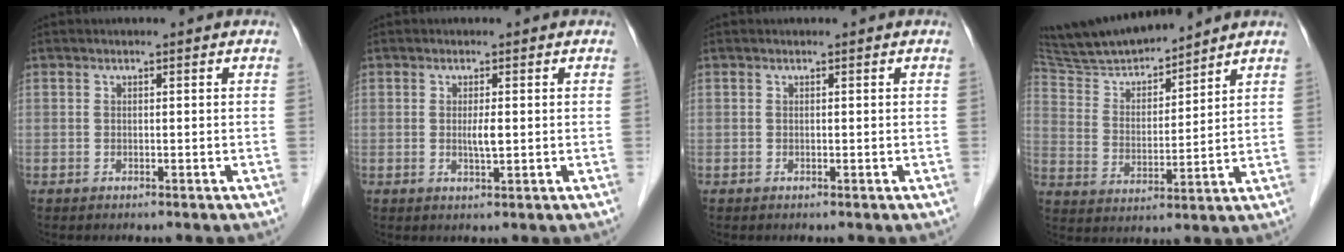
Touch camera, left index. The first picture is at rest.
{"total": 1.9, "force": [0.1, 0.3, 1.8], "torque": [-0.036, -0.002, 0.002]}
{"total": 0.0}
{"total": 12.9, "force": [12.2, 1.1, 4.1], "torque": [-0.083, 0.014, 0.231]}